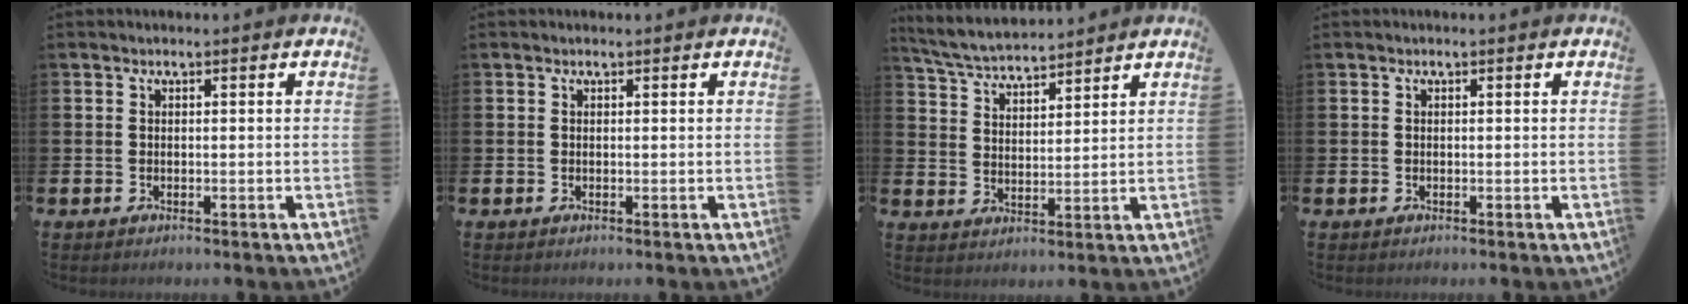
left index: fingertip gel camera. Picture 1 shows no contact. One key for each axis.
{"total": 0.0}
{"total": 5.5, "fx": 5.4, "fy": 0.6, "fz": 0.7, "tx": -0.035, "ty": -0.031, "tz": 0.097}
{"total": 0.0}